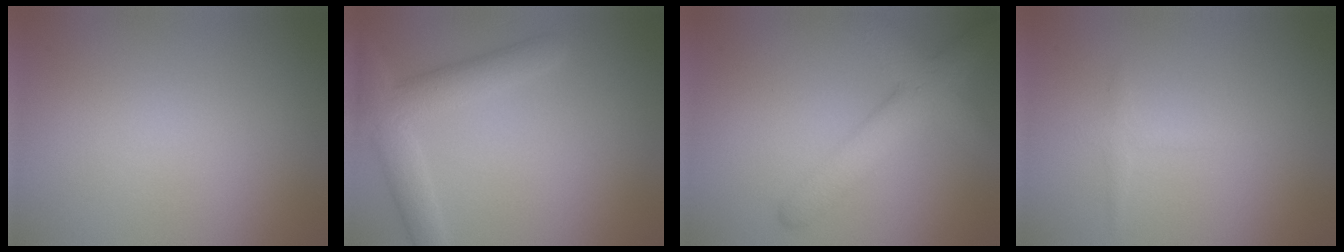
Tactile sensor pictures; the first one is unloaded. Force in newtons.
{"total": 4.4, "press": 4.4, "slide": 0.2}
{"total": 5.3, "press": 5.3, "slide": 0.1}
{"total": 1.0, "press": 1.0, "slide": 0.1}